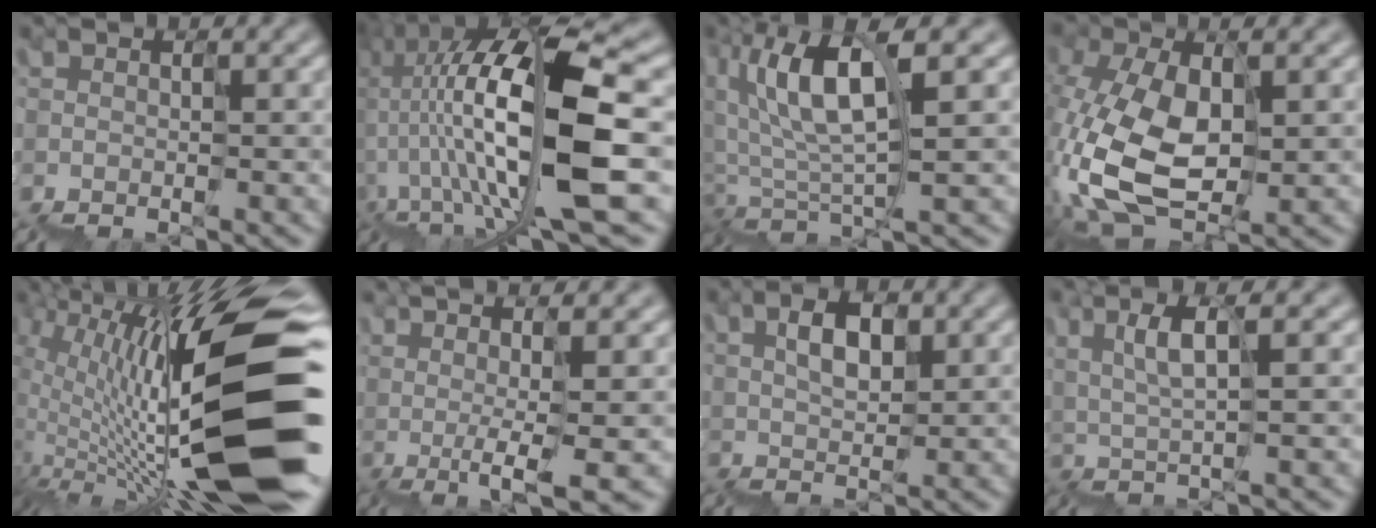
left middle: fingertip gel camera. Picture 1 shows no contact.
{"total": 13.2, "force": [2.2, 4.0, 12.4], "torque": [-0.229, 0.015, 0.064]}
{"total": 6.3, "force": [2.2, 1.8, 5.6], "torque": [-0.098, 0.018, 0.038]}
{"total": 6.7, "force": [-0.3, 4.4, 5.1], "torque": [-0.133, 0.000, 0.000]}
{"total": 14.8, "force": [2.3, 3.6, 14.2], "torque": [-0.230, 0.025, 0.047]}
{"total": 4.9, "force": [0.5, 0.9, 4.8], "torque": [-0.044, 0.008, 0.019]}
{"total": 2.7, "force": [2.3, 1.1, 1.1], "torque": [-0.006, 0.015, 0.045]}
{"total": 2.9, "force": [2.1, 0.2, 2.0], "torque": [-0.030, 0.011, 0.046]}